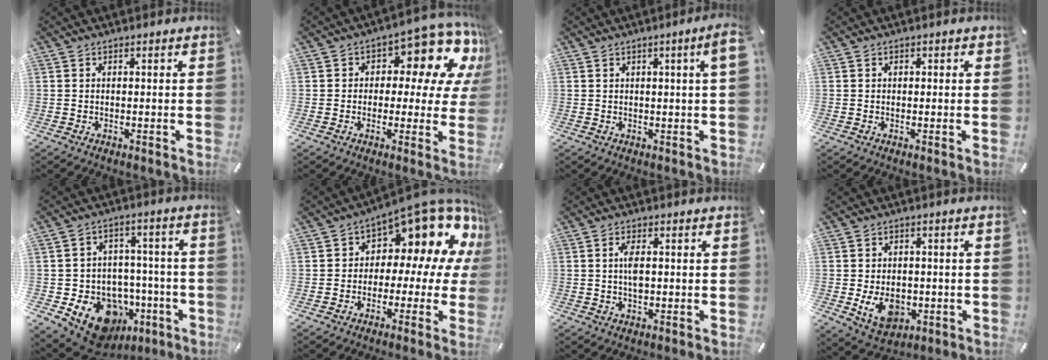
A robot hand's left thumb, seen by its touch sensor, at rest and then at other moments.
{"total": 12.0, "force": [6.0, 7.0, 7.8], "torque": [-0.093, -0.051, 0.100]}
{"total": 4.3, "force": [1.3, 0.3, 4.1], "torque": [-0.068, -0.002, 0.018]}
{"total": 0.6, "force": [0.1, 0.6, 0.2], "torque": [-0.003, 0.005, 0.000]}
{"total": 15.8, "force": [-7.8, 11.3, 7.7], "torque": [-0.101, 0.046, -0.119]}
{"total": 13.6, "force": [7.9, 7.0, 8.6], "torque": [-0.112, -0.082, 0.128]}
{"total": 3.7, "force": [0.3, 1.5, 3.4], "torque": [-0.075, 0.001, 0.002]}
{"total": 8.6, "force": [-1.8, 6.4, 5.4], "torque": [-0.091, 0.002, -0.029]}